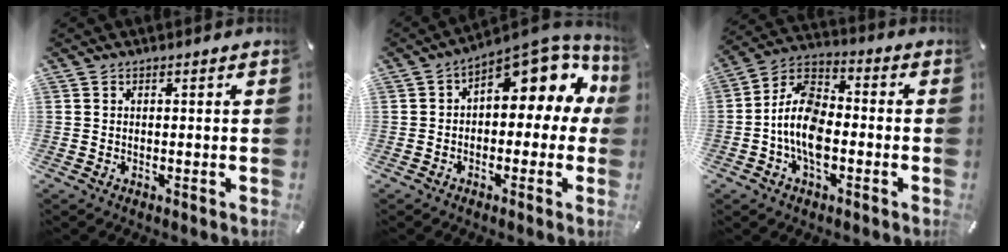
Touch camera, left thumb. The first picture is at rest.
{"total": 11.1, "force": [5.7, 5.9, 7.5], "torque": [-0.093, -0.057, 0.098]}
{"total": 12.0, "force": [-3.7, 7.2, 8.9], "torque": [-0.197, 0.014, -0.070]}